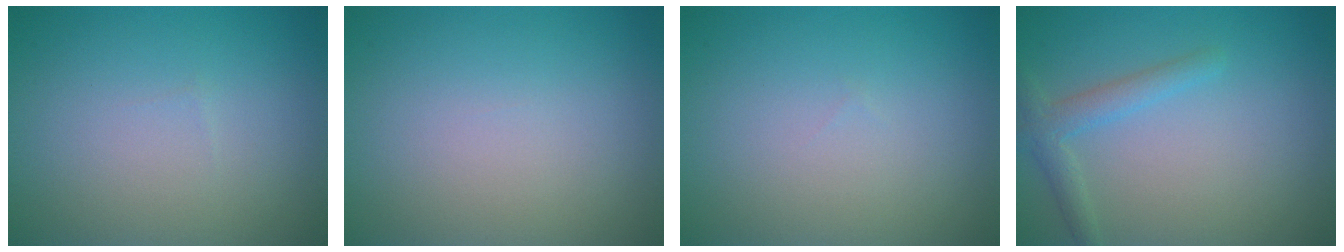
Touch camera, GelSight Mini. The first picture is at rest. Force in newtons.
{"total": 0.0}
{"total": 0.0}
{"total": 2.2, "press": 2.2, "slide": 0.0}